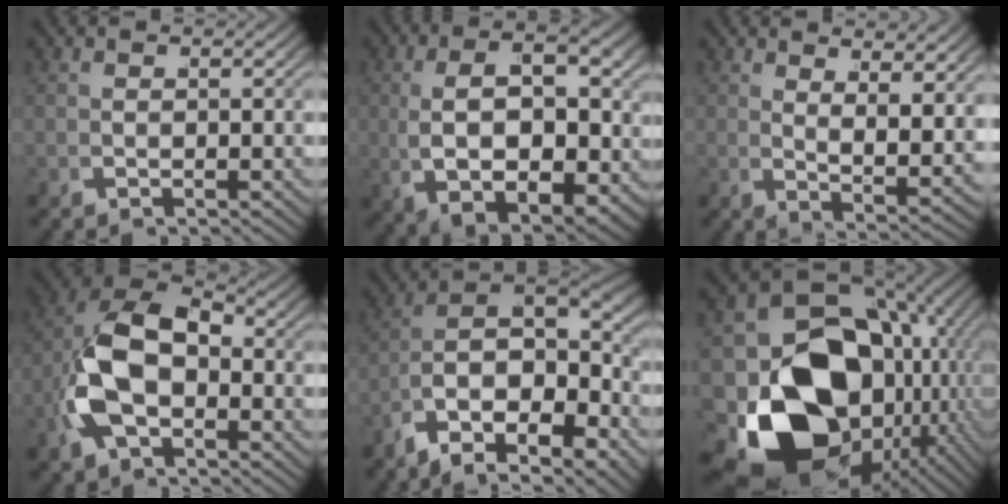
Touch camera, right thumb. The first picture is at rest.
{"total": 10.6, "force": [0.1, 6.3, 8.5], "torque": [-0.160, -0.017, 0.018]}
{"total": 4.9, "force": [3.0, 1.5, 3.6], "torque": [-0.050, -0.006, 0.050]}
{"total": 10.2, "force": [-0.3, 7.1, 7.2], "torque": [-0.186, -0.025, 0.007]}
{"total": 14.6, "force": [-0.9, 10.4, 10.2], "torque": [-0.212, -0.039, -0.014]}
{"total": 26.6, "force": [-4.3, 18.5, 18.7], "torque": [-0.333, -0.081, -0.037]}